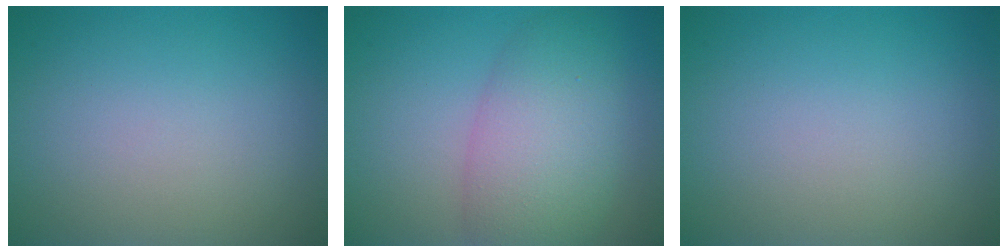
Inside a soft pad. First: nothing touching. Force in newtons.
{"total": 6.6, "press": 6.6, "slide": 0.2}
{"total": 0.0}